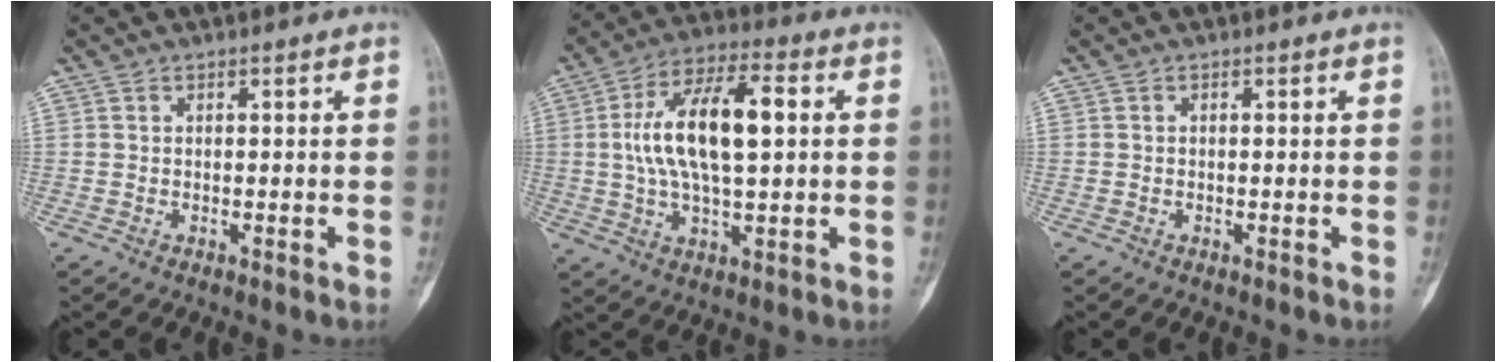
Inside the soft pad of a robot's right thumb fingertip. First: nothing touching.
{"total": 16.4, "force": [2.0, 6.9, 14.7], "torque": [-0.269, 0.021, 0.033]}
{"total": 0.0}